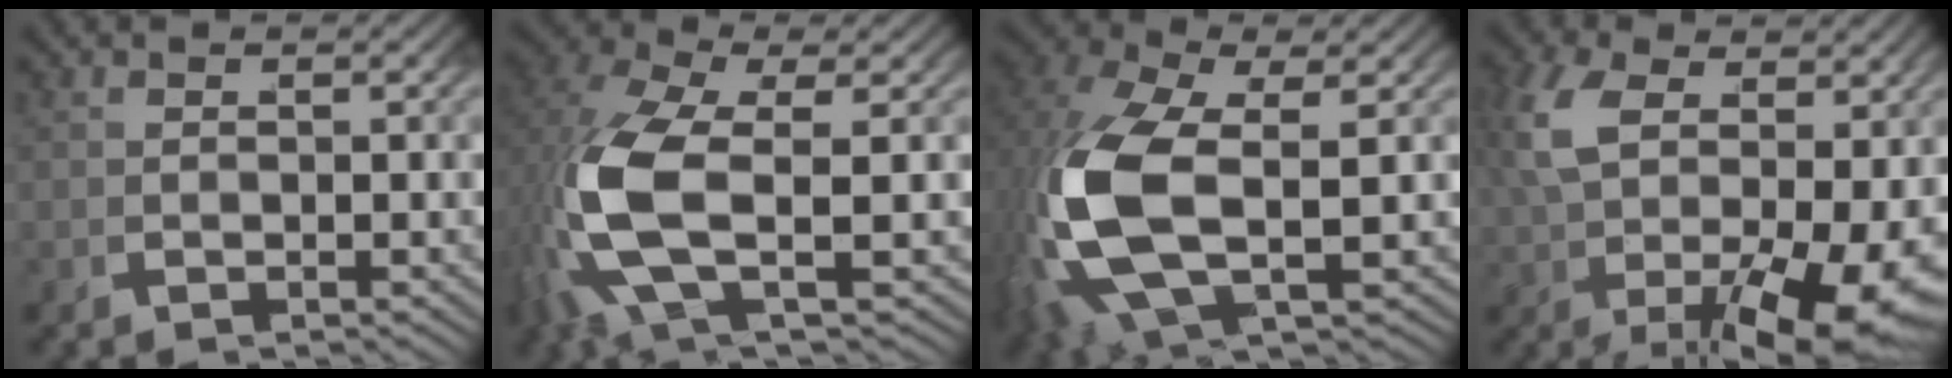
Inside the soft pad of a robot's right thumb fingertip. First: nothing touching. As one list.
[{"total": 9.0, "force": [0.9, 4.2, 7.9], "torque": [-0.215, -0.020, 0.027]}, {"total": 9.9, "force": [0.5, 5.3, 8.3], "torque": [-0.230, -0.029, 0.031]}, {"total": 8.3, "force": [0.2, 3.7, 7.4], "torque": [-0.133, -0.020, 0.021]}]